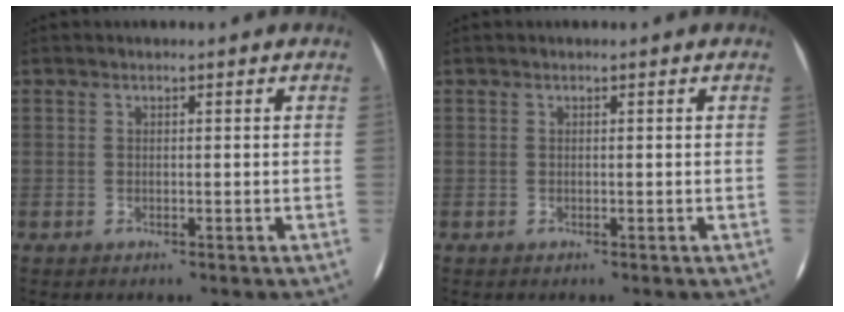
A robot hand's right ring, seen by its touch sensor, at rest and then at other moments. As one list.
[{"total": 0.0}]